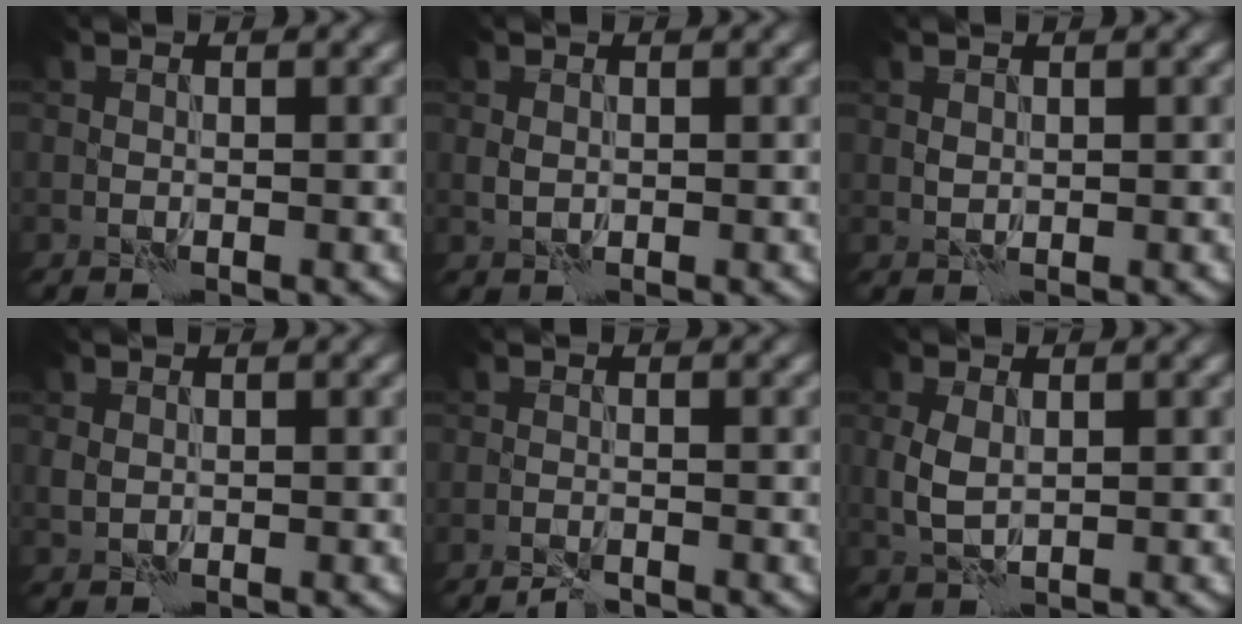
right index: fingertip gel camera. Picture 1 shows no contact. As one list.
[{"total": 0.7, "force": [0.2, 0.6, 0.3], "torque": [-0.007, -0.002, 0.003]}, {"total": 0.6, "force": [0.4, 0.4, 0.2], "torque": [-0.007, 0.000, 0.007]}, {"total": 0.9, "force": [0.2, 0.8, 0.3], "torque": [-0.008, -0.002, 0.003]}, {"total": 1.5, "force": [-1.3, 0.0, 0.6], "torque": [-0.014, 0.001, -0.029]}, {"total": 2.5, "force": [0.2, 1.5, 2.0], "torque": [-0.050, 0.001, 0.005]}]